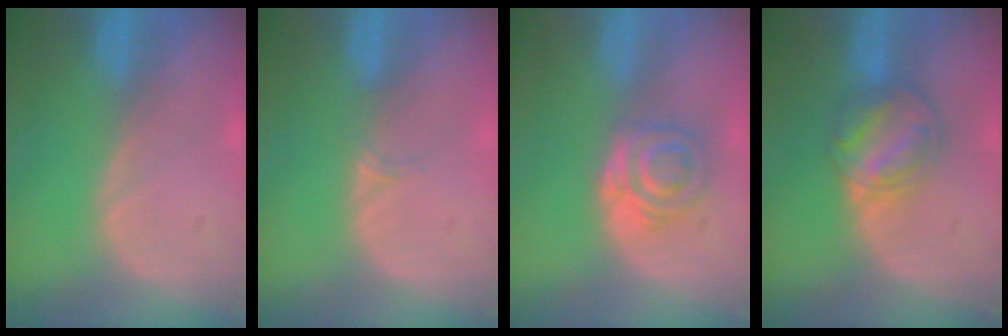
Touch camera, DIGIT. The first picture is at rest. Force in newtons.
{"total": 1.3, "press": 1.0, "slide": 0.9}
{"total": 5.9, "press": 5.1, "slide": 2.9}
{"total": 6.7, "press": 6.3, "slide": 2.3}